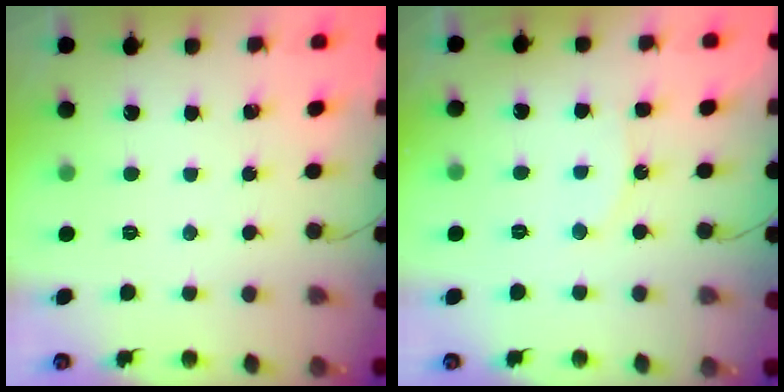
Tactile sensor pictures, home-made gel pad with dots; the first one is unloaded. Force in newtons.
{"total": 8.0, "press": 7.8, "slide": 2.0}